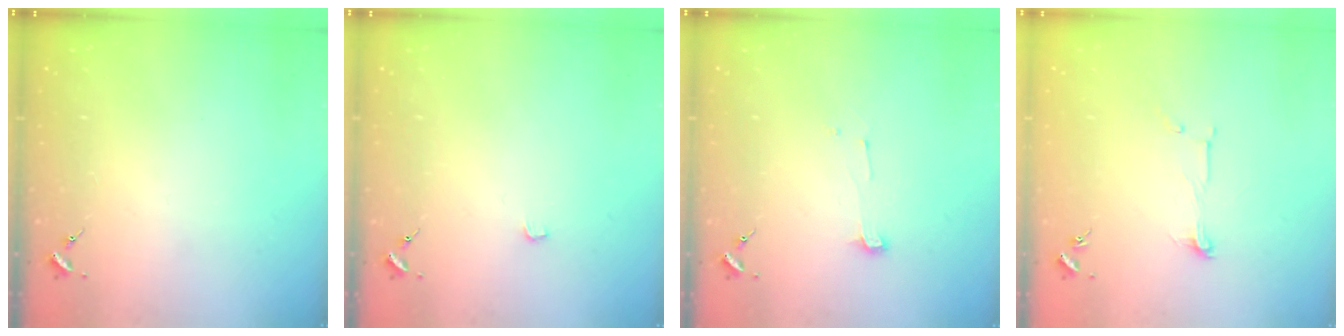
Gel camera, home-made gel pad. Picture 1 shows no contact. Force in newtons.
{"total": 0.8, "press": 0.8, "slide": 0.1}
{"total": 3.8, "press": 3.8, "slide": 0.5}
{"total": 5.4, "press": 5.4, "slide": 0.4}